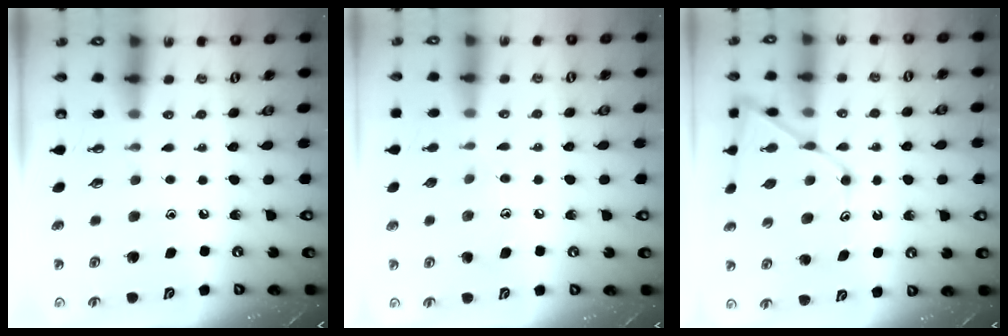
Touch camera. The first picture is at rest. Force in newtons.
{"total": 6.5, "press": 6.5, "slide": 0.3}
{"total": 13.8, "press": 13.8, "slide": 1.2}